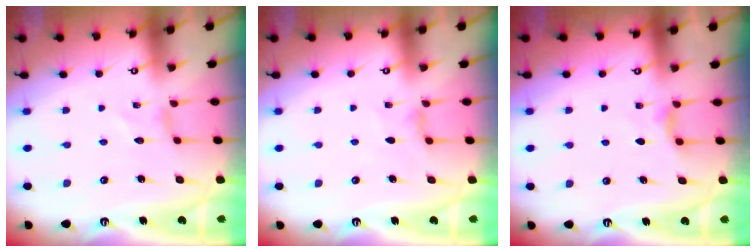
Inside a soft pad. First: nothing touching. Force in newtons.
{"total": 4.2, "press": 4.2, "slide": 0.6}
{"total": 4.3, "press": 4.2, "slide": 0.7}